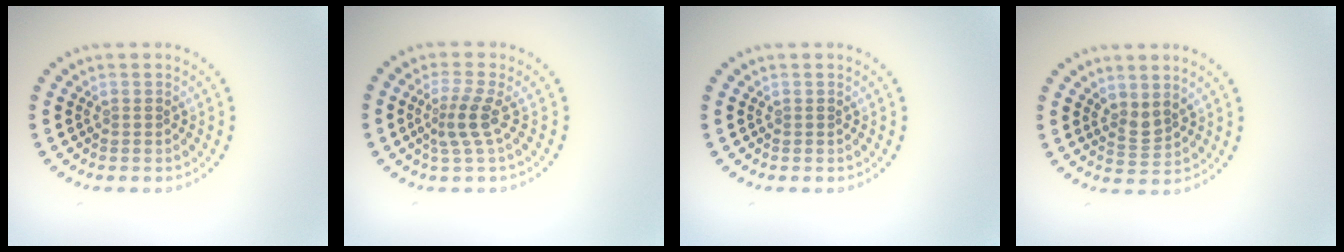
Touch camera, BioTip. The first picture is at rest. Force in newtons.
{"total": 2.4, "press": 1.7, "slide": 1.7}
{"total": 0.0}
{"total": 1.9, "press": 1.4, "slide": 1.2}